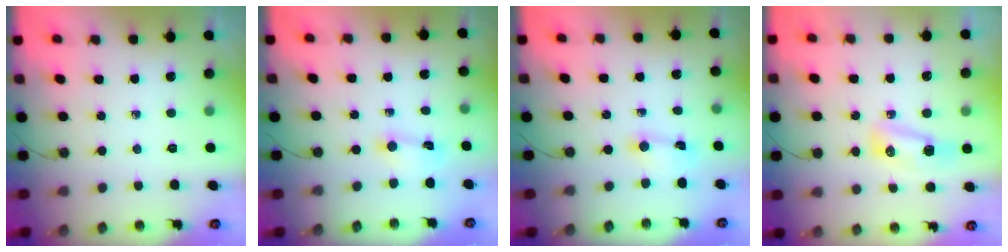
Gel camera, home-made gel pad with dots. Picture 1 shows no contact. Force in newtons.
{"total": 1.6, "press": 1.6, "slide": 0.3}
{"total": 1.6, "press": 1.6, "slide": 0.3}
{"total": 7.8, "press": 7.7, "slide": 1.1}